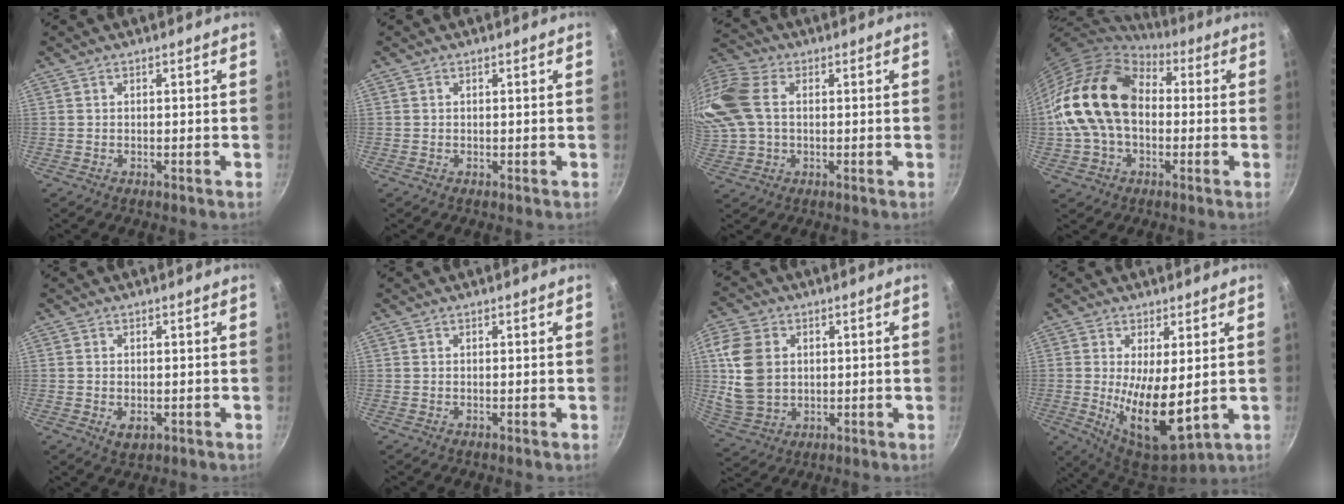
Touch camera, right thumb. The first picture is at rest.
{"total": 0.0}
{"total": 17.6, "force": [2.3, 12.8, 11.9], "torque": [-0.290, 0.034, 0.037]}
{"total": 19.3, "force": [0.7, 13.8, 13.6], "torque": [-0.229, 0.041, 0.002]}
{"total": 2.8, "force": [-0.7, 1.8, 2.0], "torque": [-0.032, -0.008, -0.006]}
{"total": 0.0}
{"total": 11.9, "force": [1.7, 9.0, 7.6], "torque": [-0.135, -0.004, 0.044]}
{"total": 13.3, "force": [-0.3, 5.1, 12.3], "torque": [-0.201, -0.027, 0.011]}